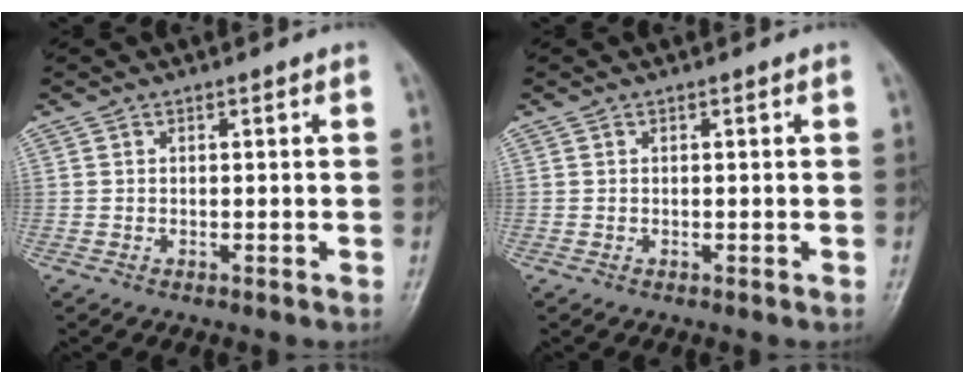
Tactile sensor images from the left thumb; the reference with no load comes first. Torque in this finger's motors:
{"motor_torque": [-0.04, 0.04, -0.07, 0.04, 0.00]}